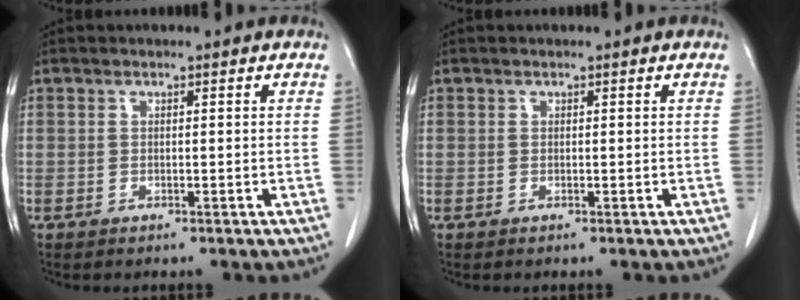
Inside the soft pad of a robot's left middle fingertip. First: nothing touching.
{"total": 0.0}